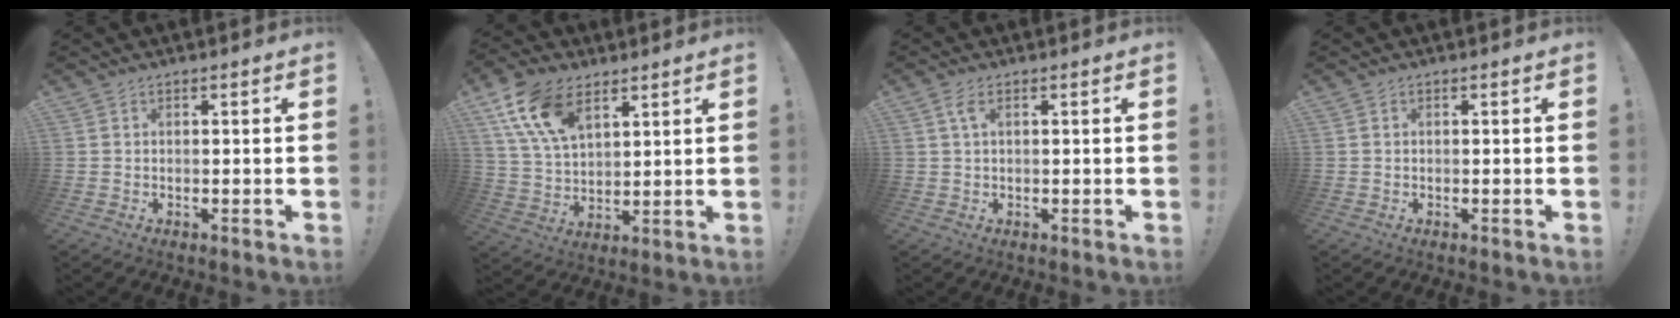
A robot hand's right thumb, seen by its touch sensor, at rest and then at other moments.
{"total": 15.4, "force": [8.5, 9.0, 9.2], "torque": [-0.178, -0.025, 0.161]}
{"total": 2.7, "force": [1.0, 0.9, 2.3], "torque": [-0.042, 0.000, 0.015]}
{"total": 0.0}